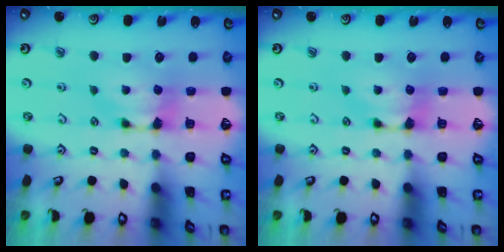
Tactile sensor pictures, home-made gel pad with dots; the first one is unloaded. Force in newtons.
{"total": 0.0}